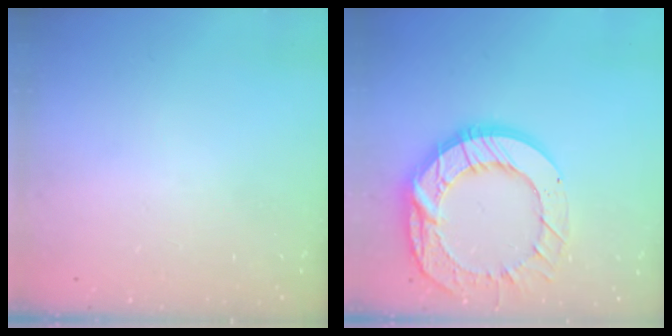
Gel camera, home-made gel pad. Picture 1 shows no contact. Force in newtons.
{"total": 19.8, "press": 19.7, "slide": 1.7}